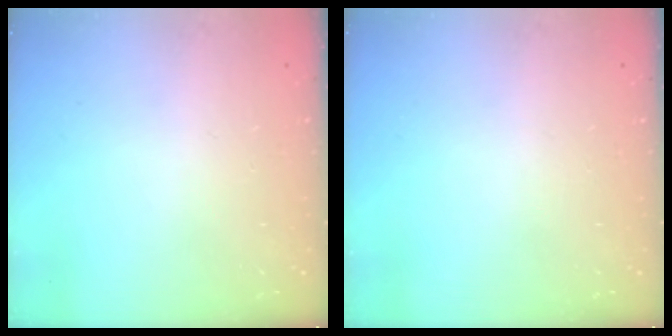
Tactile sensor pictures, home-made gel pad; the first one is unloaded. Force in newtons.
{"total": 0.0}